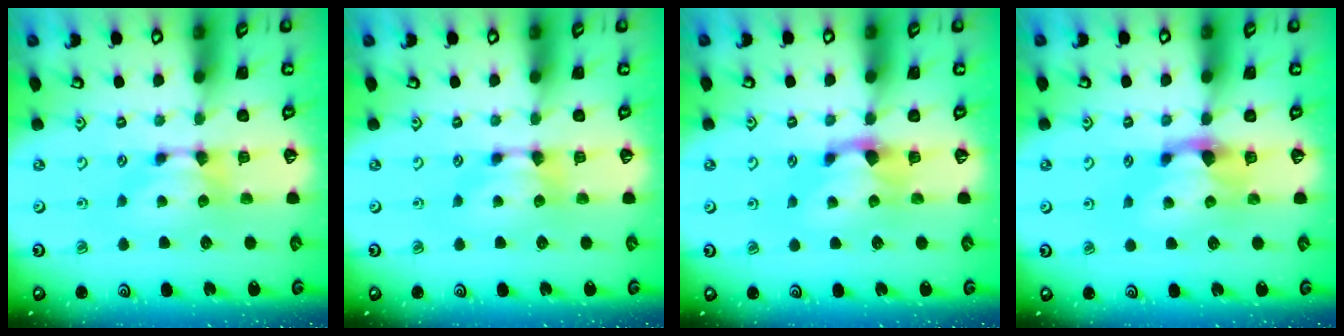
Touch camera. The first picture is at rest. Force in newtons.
{"total": 0.0}
{"total": 1.2, "press": 0.1, "slide": 1.2}
{"total": 1.9, "press": 1.4, "slide": 1.2}